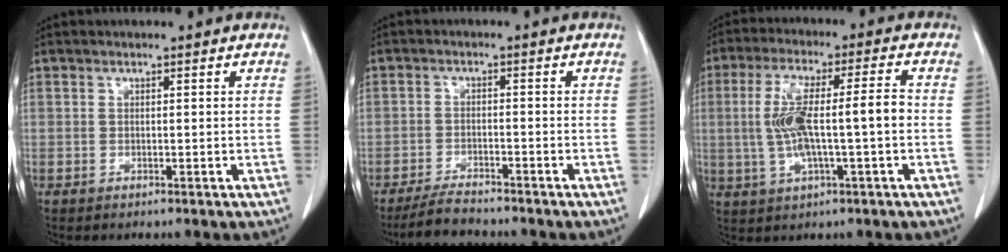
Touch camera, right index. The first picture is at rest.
{"total": 4.6, "force": [-4.2, 0.9, 1.4], "torque": [-0.029, -0.013, -0.077]}
{"total": 11.0, "force": [-0.5, 1.6, 10.8], "torque": [-0.214, 0.019, -0.007]}